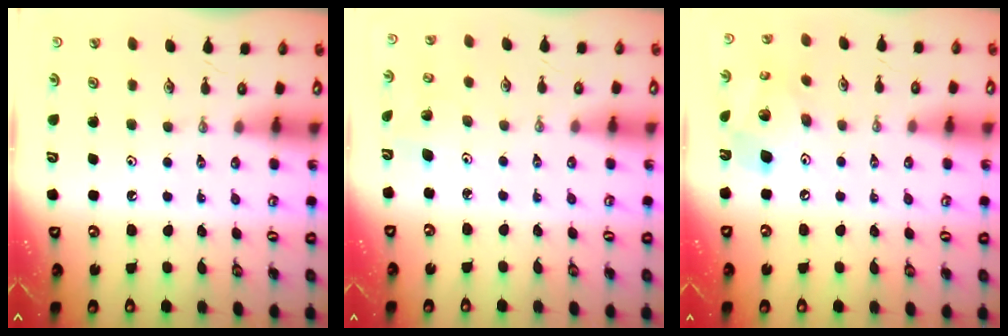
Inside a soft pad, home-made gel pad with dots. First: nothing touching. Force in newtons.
{"total": 4.2, "press": 3.8, "slide": 1.9}
{"total": 15.6, "press": 15.4, "slide": 2.5}